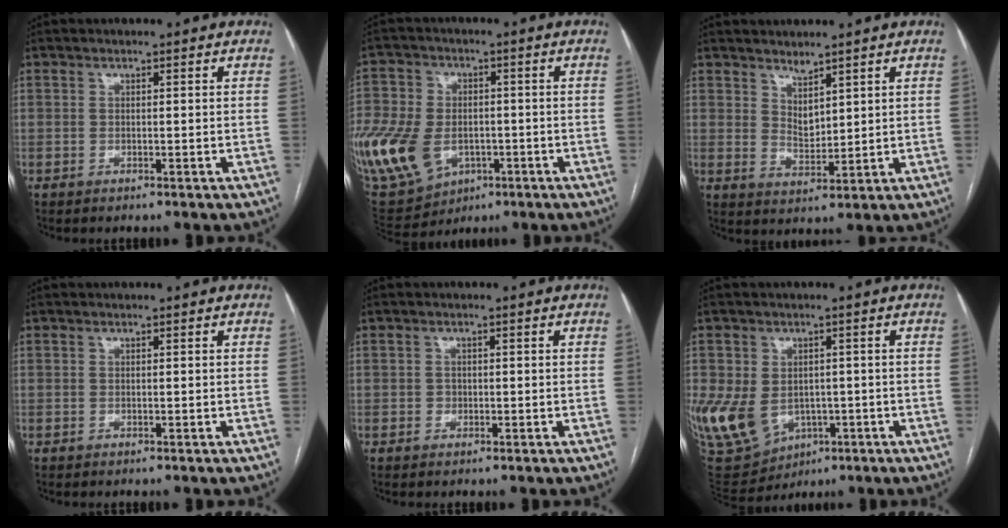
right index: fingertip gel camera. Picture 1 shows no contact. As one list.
[{"total": 29.7, "force": [-8.5, 21.6, 18.6], "torque": [-0.521, -0.012, -0.133]}, {"total": 3.6, "force": [2.9, 1.5, 1.6], "torque": [-0.029, -0.014, 0.062]}, {"total": 0.0}, {"total": 1.0, "force": [-0.2, 0.9, 0.3], "torque": [-0.003, 0.003, -0.004]}, {"total": 16.6, "force": [-4.4, 13.0, 9.2], "torque": [-0.226, -0.004, -0.047]}]